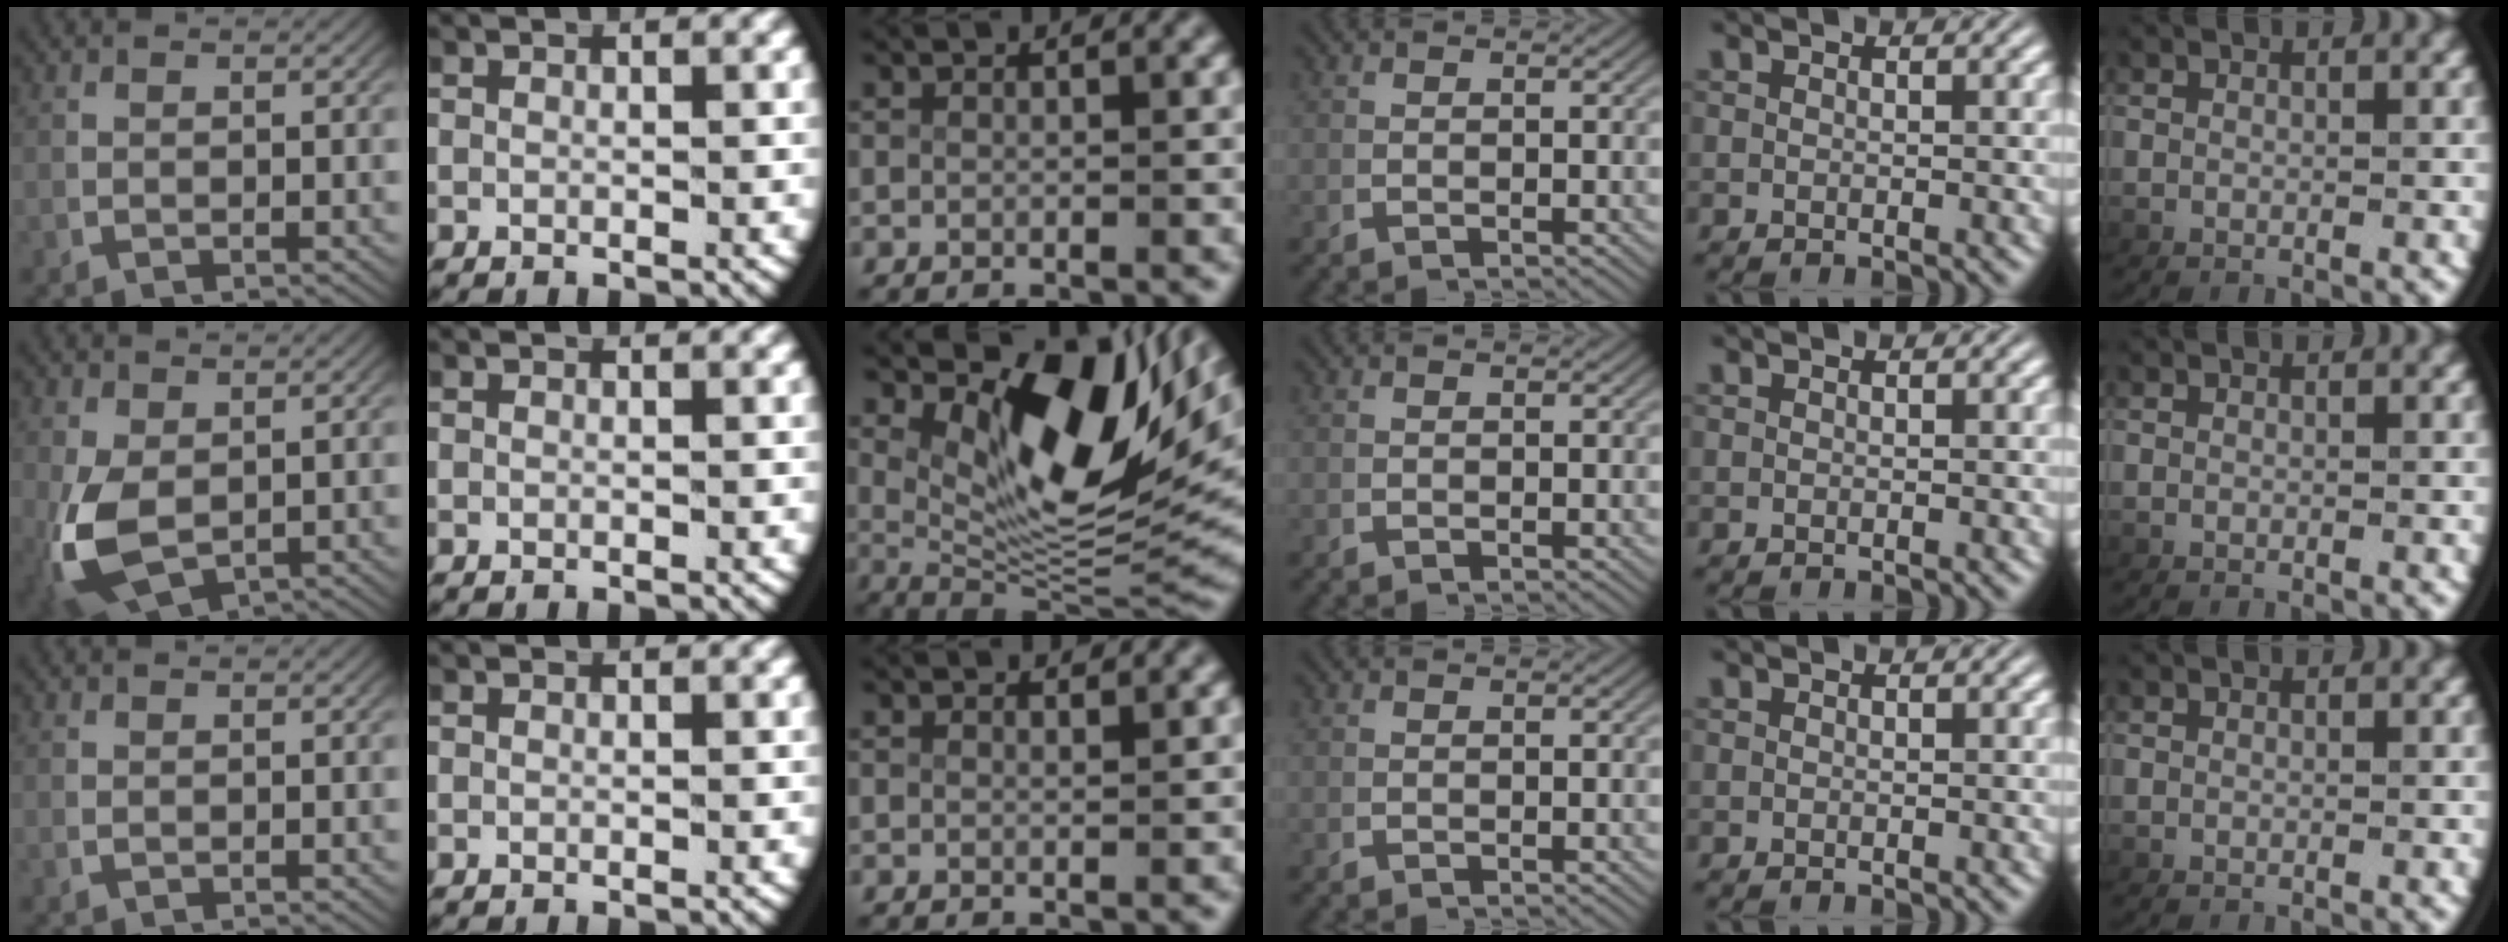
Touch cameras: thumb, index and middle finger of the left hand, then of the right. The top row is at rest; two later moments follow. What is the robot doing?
{"motion": "lift_and_place", "object": "fork"}